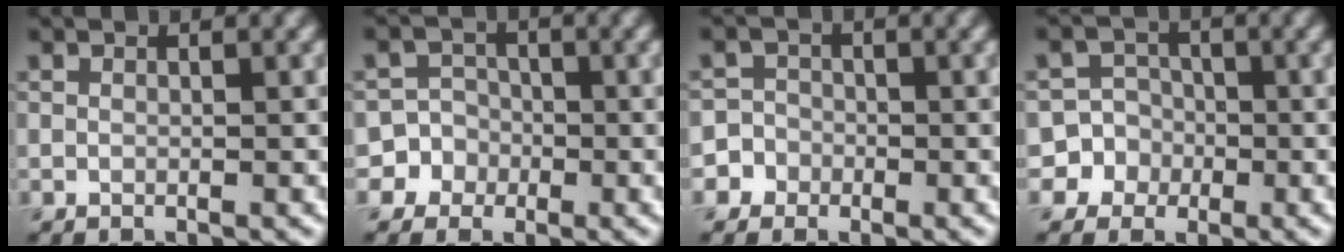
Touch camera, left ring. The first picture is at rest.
{"total": 5.3, "force": [-2.2, 4.8, 0.1], "torque": [0.021, 0.009, -0.054]}
{"total": 3.7, "force": [-1.9, 3.2, 0.2], "torque": [0.025, 0.004, -0.042]}
{"total": 6.2, "force": [-2.0, 5.8, 0.2], "torque": [0.013, 0.013, -0.058]}